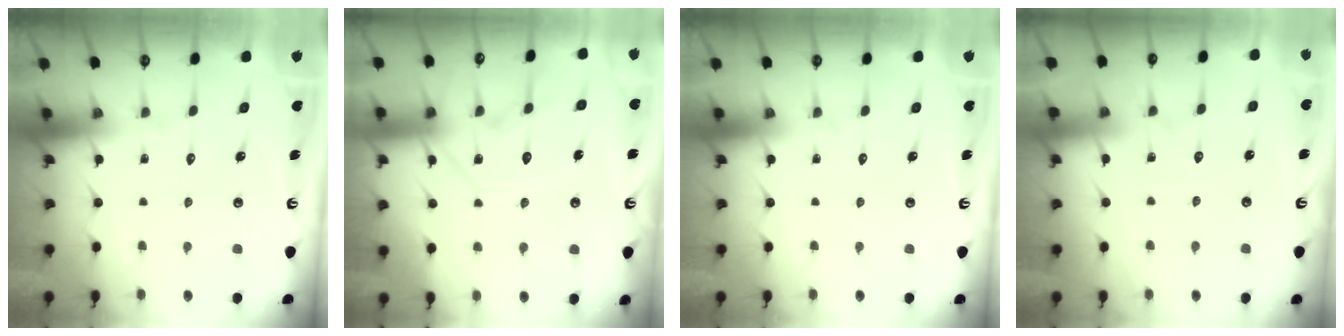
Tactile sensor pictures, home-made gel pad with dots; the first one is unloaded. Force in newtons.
{"total": 11.8, "press": 11.7, "slide": 1.0}
{"total": 0.0}
{"total": 2.0, "press": 2.0, "slide": 0.3}